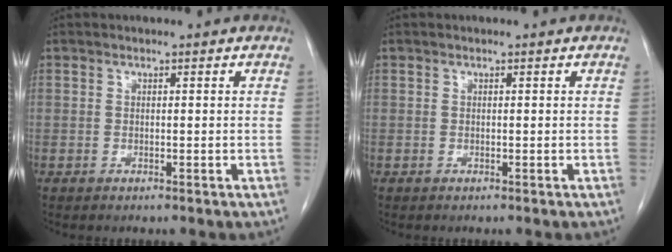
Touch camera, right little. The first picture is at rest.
{"total": 0.0}